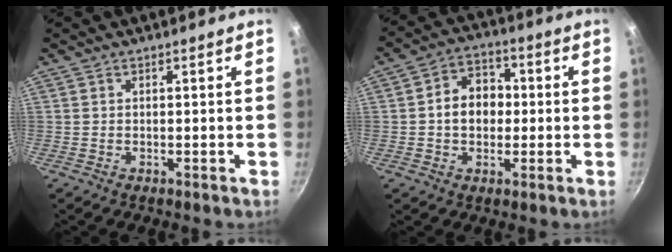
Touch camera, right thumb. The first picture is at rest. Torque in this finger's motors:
{"motor_torque": [-0.15, 0.61, 0.49, 0.59, 0.05]}